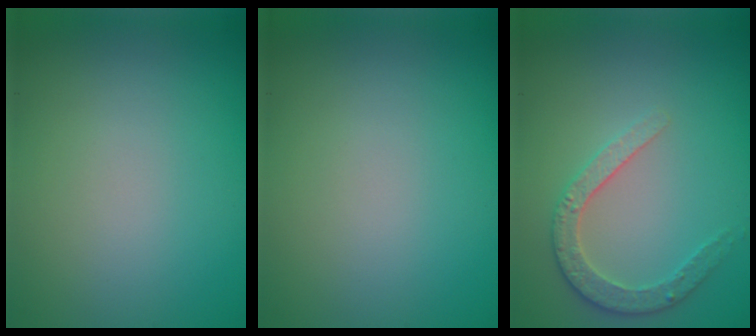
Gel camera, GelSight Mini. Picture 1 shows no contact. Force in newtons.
{"total": 0.0}
{"total": 2.9, "press": 2.8, "slide": 0.7}